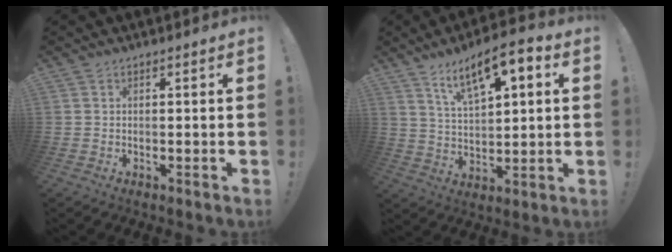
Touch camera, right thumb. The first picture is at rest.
{"total": 11.8, "force": [6.4, 4.3, 9.0], "torque": [-0.149, -0.025, 0.106]}